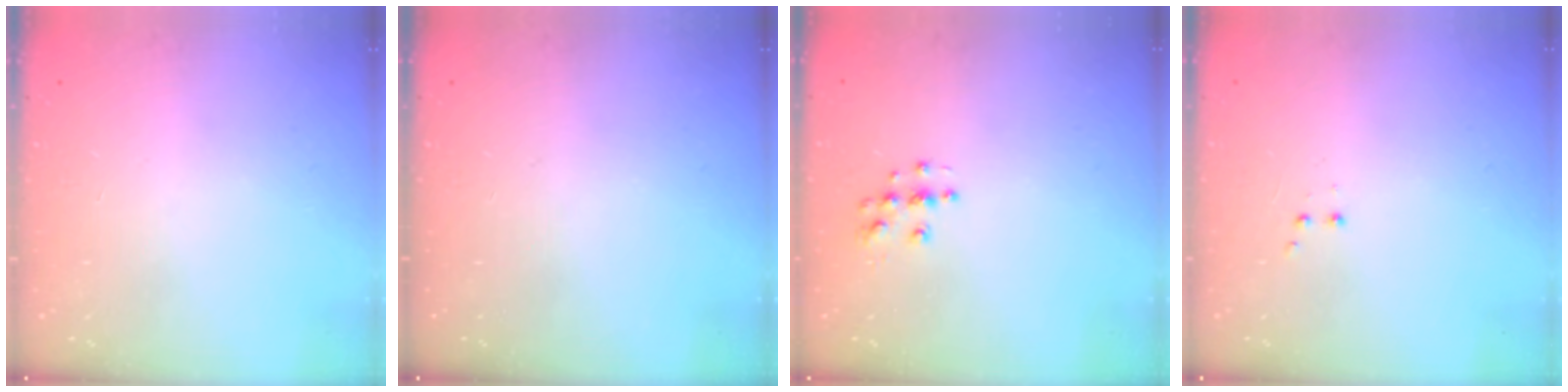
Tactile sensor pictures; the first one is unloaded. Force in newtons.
{"total": 0.0}
{"total": 4.8, "press": 4.8, "slide": 0.3}
{"total": 2.0, "press": 1.8, "slide": 0.9}